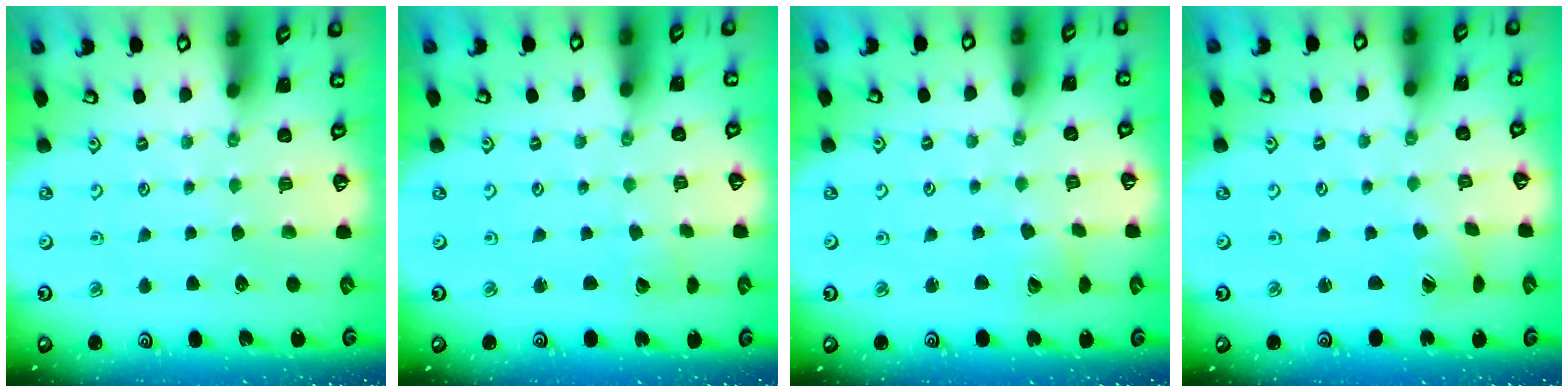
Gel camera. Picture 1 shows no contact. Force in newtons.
{"total": 1.7, "press": 1.7, "slide": 0.1}
{"total": 5.0, "press": 4.9, "slide": 0.5}
{"total": 2.2, "press": 2.2, "slide": 0.1}